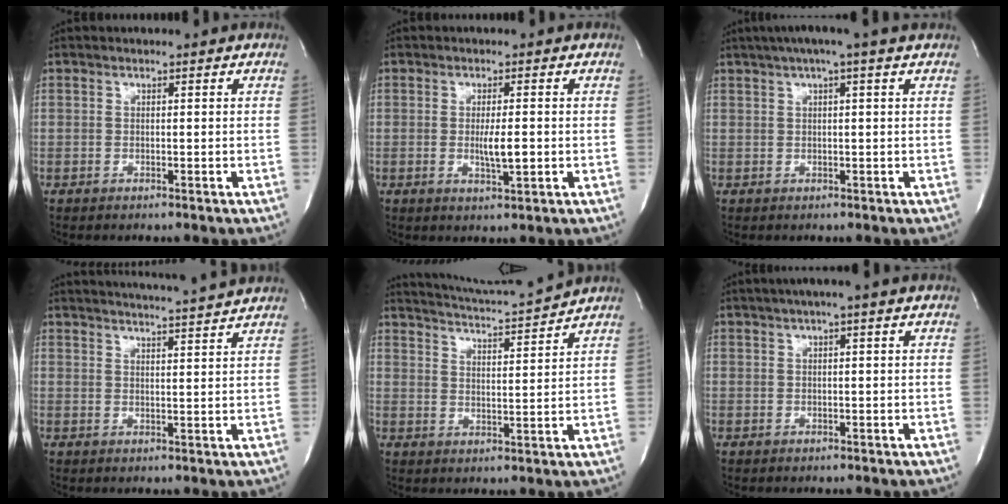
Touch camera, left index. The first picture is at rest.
{"total": 3.5, "force": [-0.4, 0.4, 3.4], "torque": [-0.065, -0.006, -0.005]}
{"total": 10.9, "force": [9.0, -0.1, 6.1], "torque": [-0.103, 0.035, 0.108]}
{"total": 11.4, "force": [10.8, -1.4, 3.5], "torque": [-0.062, -0.009, 0.141]}
{"total": 9.9, "force": [9.5, -1.9, 1.8], "torque": [-0.045, -0.017, 0.153]}
{"total": 3.3, "force": [1.6, 0.0, 2.9], "torque": [-0.053, 0.018, 0.026]}